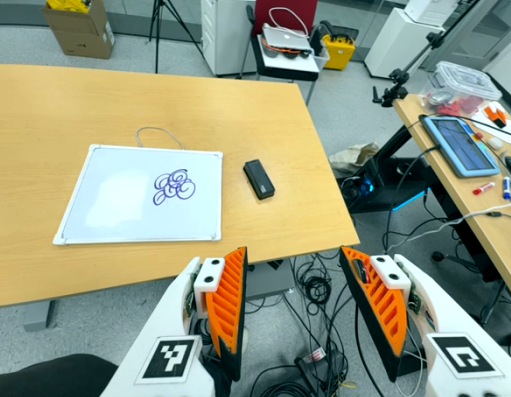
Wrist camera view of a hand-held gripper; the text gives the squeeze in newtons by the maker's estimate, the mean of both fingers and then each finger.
{"total": 0.0}